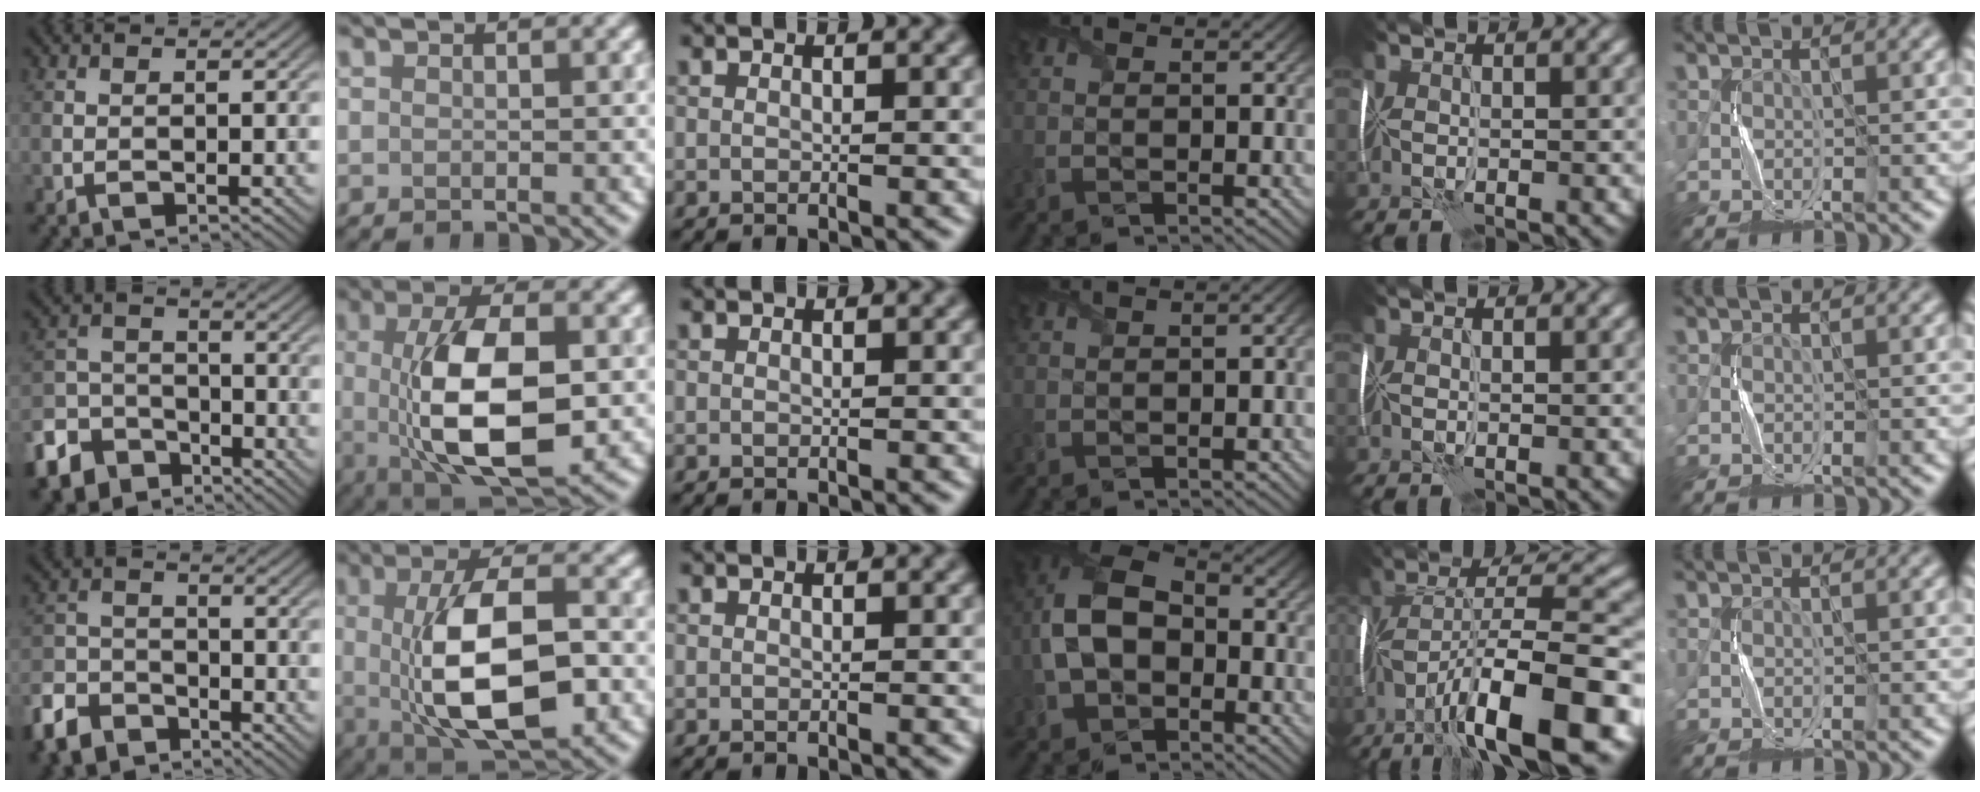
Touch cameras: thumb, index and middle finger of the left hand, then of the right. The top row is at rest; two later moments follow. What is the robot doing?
{"motion": "fold", "object": "plastic wrap"}